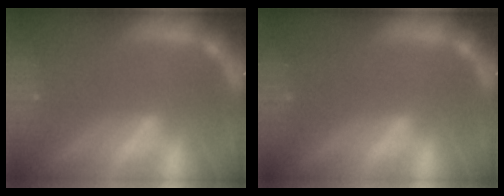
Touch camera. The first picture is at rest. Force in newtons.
{"total": 0.0}